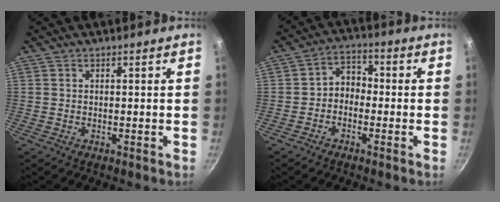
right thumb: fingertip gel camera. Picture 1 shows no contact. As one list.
[{"total": 4.8, "force": [-1.4, 3.7, 2.7], "torque": [-0.022, 0.030, -0.035]}]